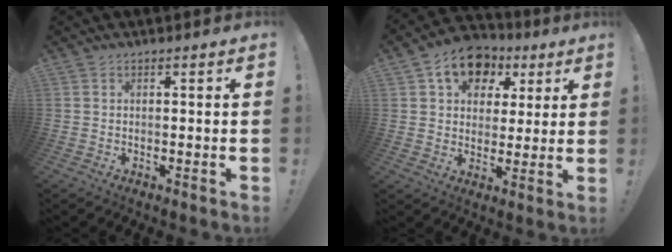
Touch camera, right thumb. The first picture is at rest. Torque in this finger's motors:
{"motor_torque": [0.75, 2.50, 0.02, 0.20, 0.05]}